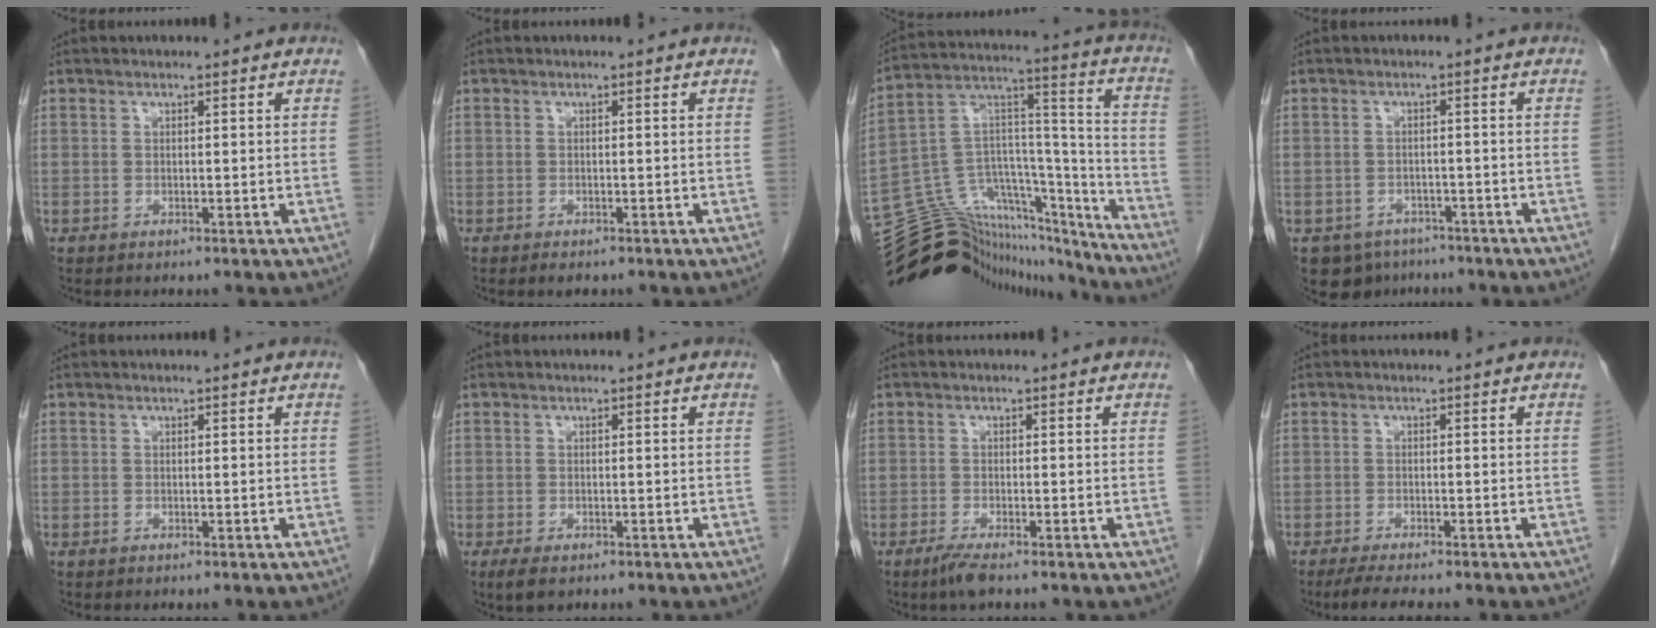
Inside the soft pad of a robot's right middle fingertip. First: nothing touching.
{"total": 1.2, "force": [-0.9, 0.4, 0.7], "torque": [-0.012, -0.003, -0.007]}
{"total": 27.3, "force": [-25.1, 7.7, 7.3], "torque": [-0.137, 0.051, -0.383]}
{"total": 6.0, "force": [-4.4, 4.1, 0.8], "torque": [-0.007, 0.004, -0.059]}
{"total": 0.0}
{"total": 2.5, "force": [-1.5, 1.1, 1.6], "torque": [-0.034, -0.004, -0.019]}
{"total": 2.4, "force": [-1.7, 0.1, 1.7], "torque": [-0.040, -0.007, -0.035]}
{"total": 5.3, "force": [-4.3, 0.5, 3.0], "torque": [-0.045, -0.011, -0.065]}